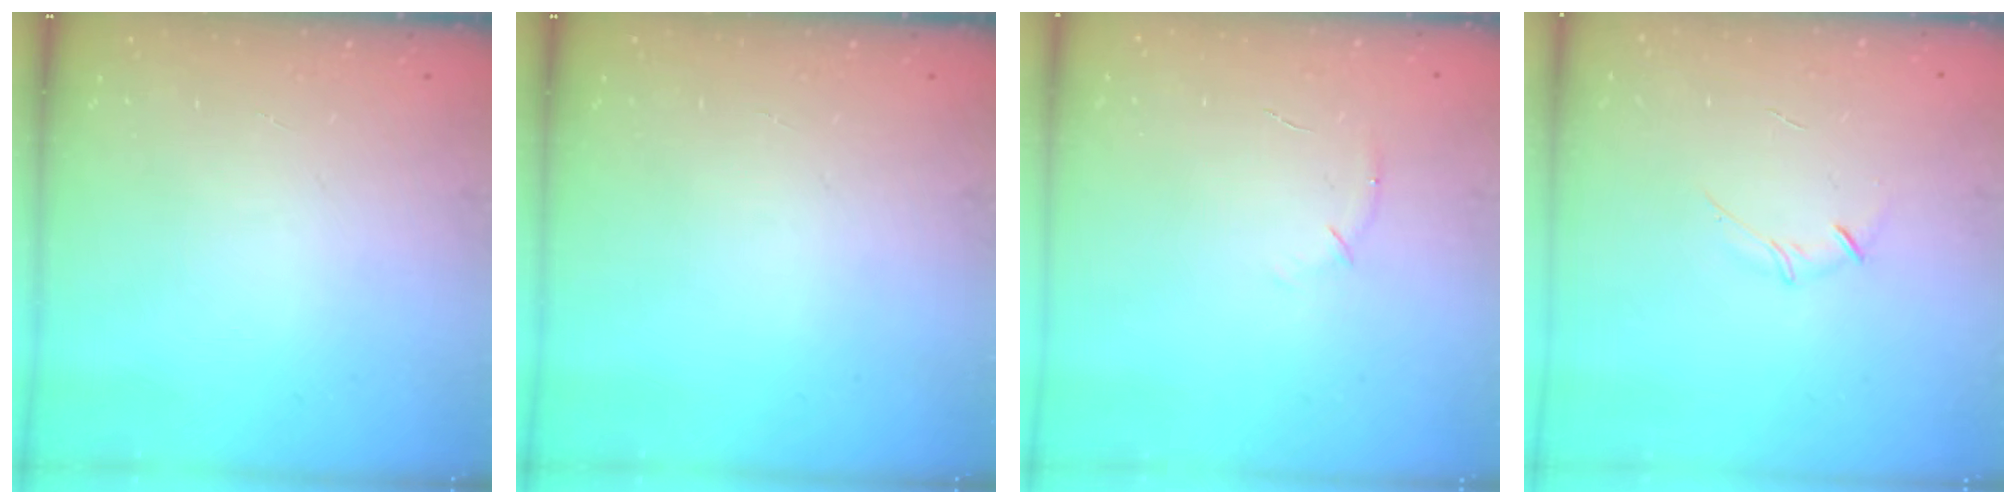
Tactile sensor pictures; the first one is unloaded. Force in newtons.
{"total": 0.0}
{"total": 4.1, "press": 3.9, "slide": 1.2}
{"total": 3.8, "press": 3.7, "slide": 0.9}